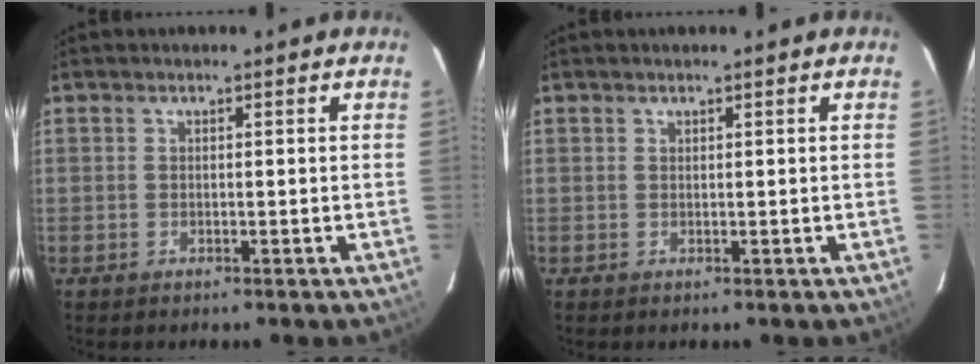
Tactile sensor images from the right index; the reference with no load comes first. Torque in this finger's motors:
{"motor_torque": [0.09, 0.07, -0.02, 0.01]}